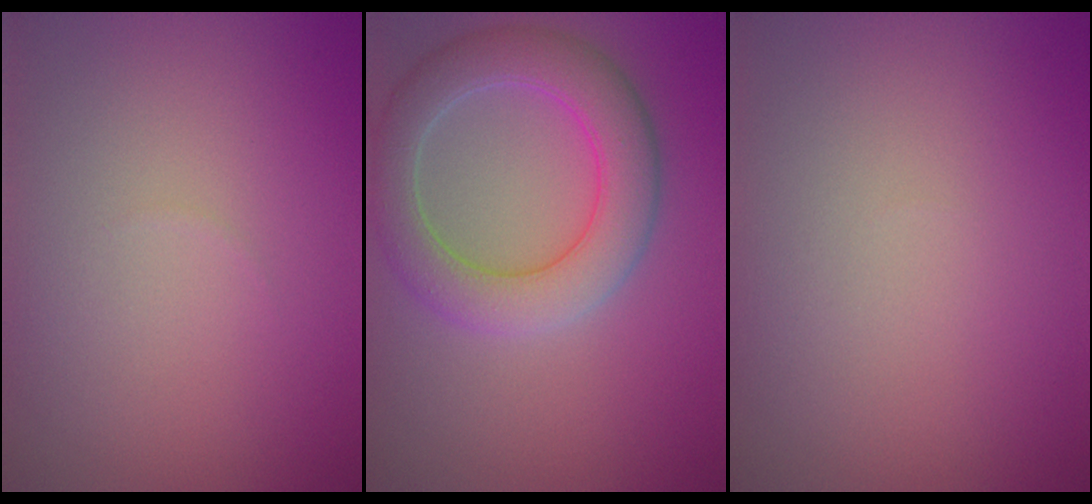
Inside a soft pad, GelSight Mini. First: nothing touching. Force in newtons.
{"total": 6.0, "press": 6.0, "slide": 0.7}
{"total": 0.0}